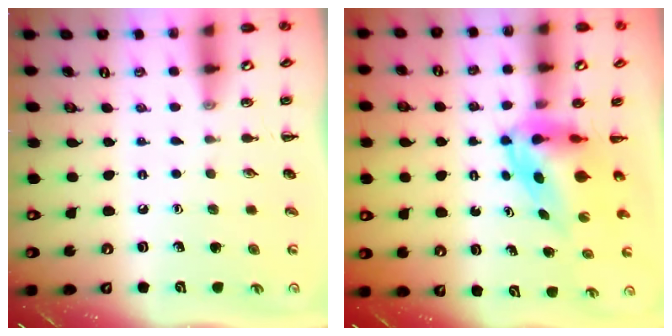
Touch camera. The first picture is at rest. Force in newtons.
{"total": 4.8, "press": 4.6, "slide": 1.3}